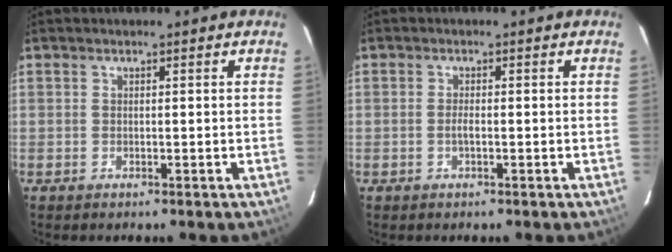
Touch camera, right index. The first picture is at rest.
{"total": 1.2, "force": [-0.4, 0.3, 1.1], "torque": [-0.023, -0.001, -0.007]}